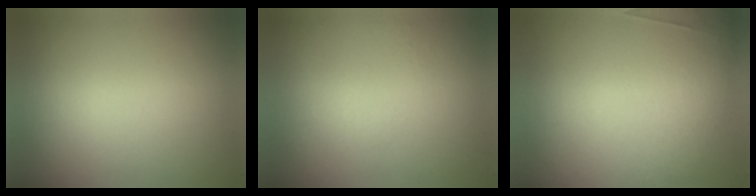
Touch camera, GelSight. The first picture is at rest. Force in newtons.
{"total": 1.1}
{"total": 2.6}